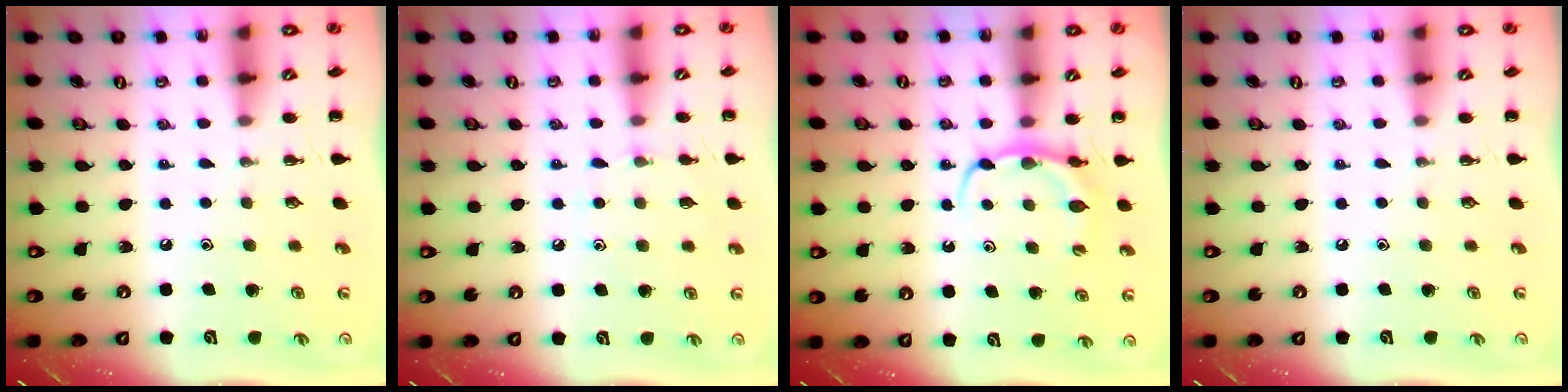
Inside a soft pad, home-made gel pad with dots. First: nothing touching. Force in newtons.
{"total": 6.7, "press": 6.4, "slide": 2.0}
{"total": 6.5, "press": 6.5, "slide": 0.3}
{"total": 0.0}